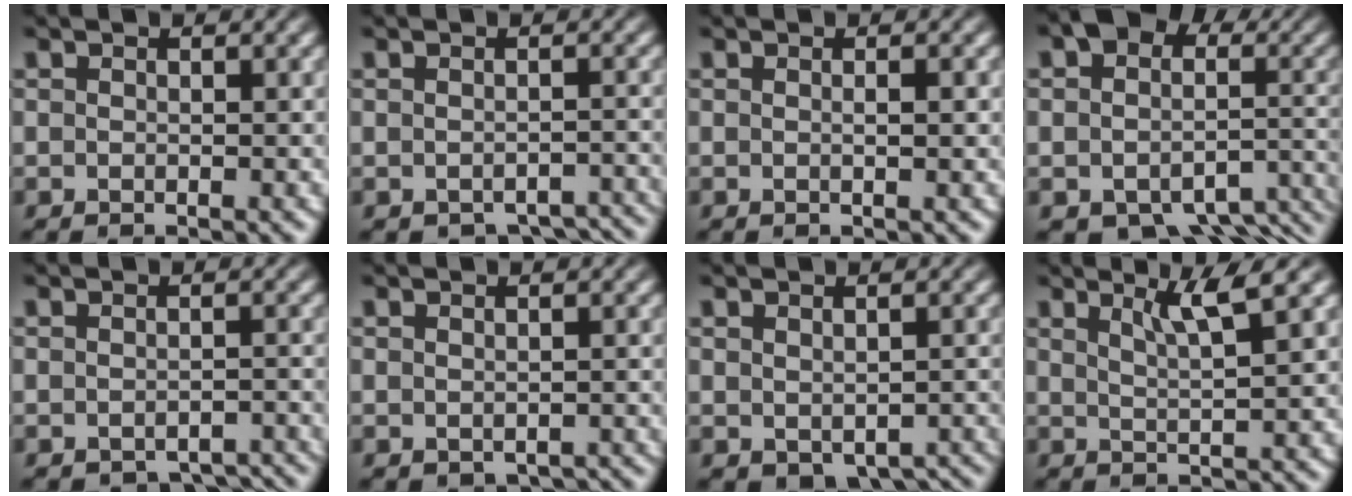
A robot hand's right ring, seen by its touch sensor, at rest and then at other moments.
{"total": 5.1, "force": [-4.8, 1.4, 1.1], "torque": [-0.004, -0.014, -0.068]}
{"total": 0.8, "force": [0.0, -0.1, 0.8], "torque": [-0.012, 0.001, -0.002]}
{"total": 8.0, "force": [-5.1, 5.0, 3.6], "torque": [-0.033, -0.022, -0.074]}
{"total": 4.7, "force": [-4.4, 1.2, 0.9], "torque": [-0.004, -0.015, -0.063]}
{"total": 1.9, "force": [-1.6, 0.9, 0.4], "torque": [-0.005, -0.014, -0.015]}
{"total": 4.7, "force": [-3.8, 1.9, 2.0], "torque": [-0.017, -0.024, -0.038]}
{"total": 2.9, "force": [1.9, -0.7, 2.1], "torque": [-0.036, -0.004, 0.039]}